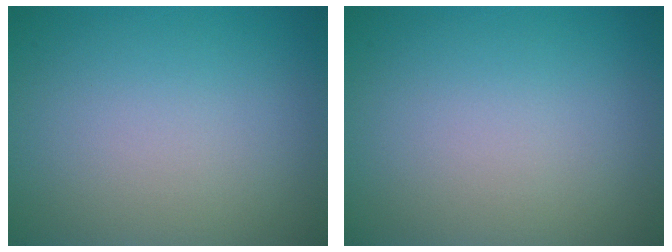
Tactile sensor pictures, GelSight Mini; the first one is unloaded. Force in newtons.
{"total": 0.0}